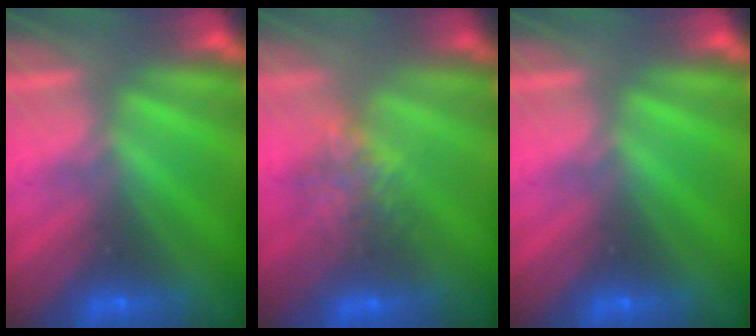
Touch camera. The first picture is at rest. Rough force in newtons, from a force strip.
{"total": 4.5}
{"total": 0.0}